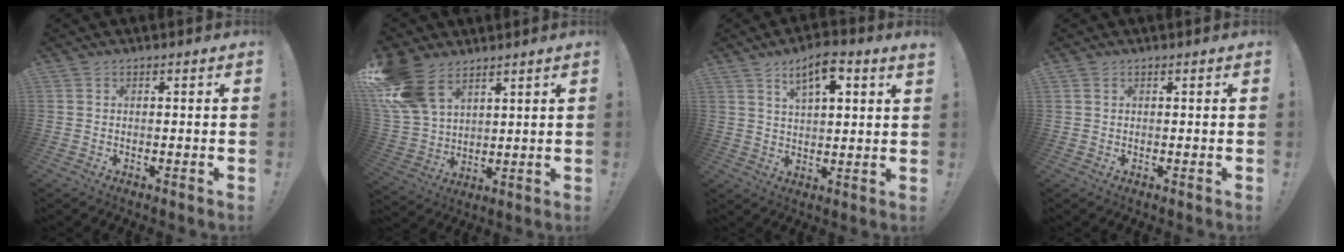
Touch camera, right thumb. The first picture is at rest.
{"total": 15.4, "force": [9.5, 9.2, 8.0], "torque": [-0.165, -0.046, 0.184]}
{"total": 7.8, "force": [4.7, 2.2, 5.8], "torque": [-0.090, -0.020, 0.078]}
{"total": 0.9, "force": [0.6, 0.6, 0.4], "torque": [-0.008, 0.002, 0.010]}